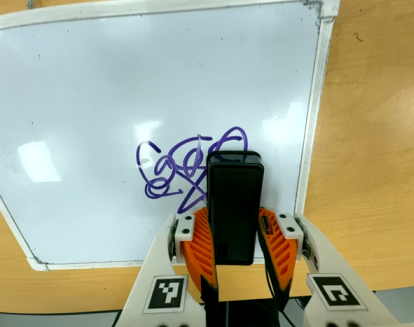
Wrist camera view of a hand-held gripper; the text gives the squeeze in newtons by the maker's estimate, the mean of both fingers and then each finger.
{"total": 11.7, "left": 12.6, "right": 10.8}